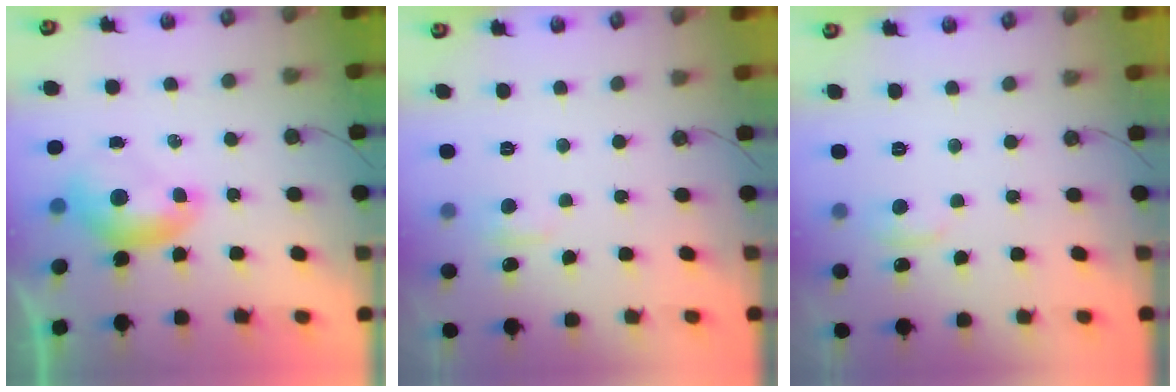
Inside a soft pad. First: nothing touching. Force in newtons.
{"total": 1.0, "press": 0.7, "slide": 0.7}
{"total": 1.8, "press": 1.7, "slide": 0.6}